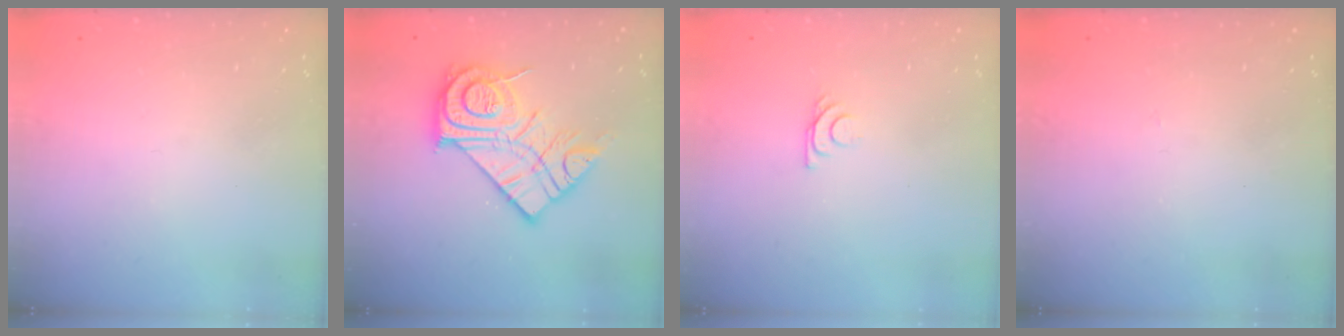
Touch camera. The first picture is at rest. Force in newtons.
{"total": 17.8, "press": 17.8, "slide": 1.2}
{"total": 6.2, "press": 6.2, "slide": 0.8}
{"total": 2.8, "press": 2.8, "slide": 0.4}